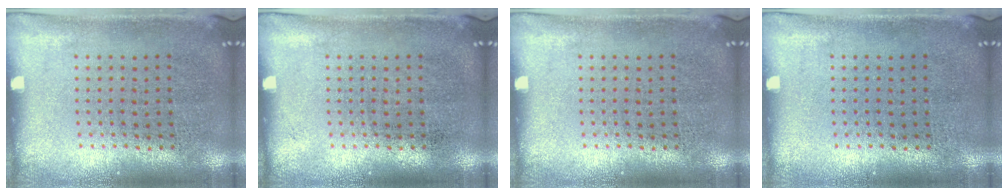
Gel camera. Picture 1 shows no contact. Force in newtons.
{"total": 0.0}
{"total": 0.0}
{"total": 0.0}